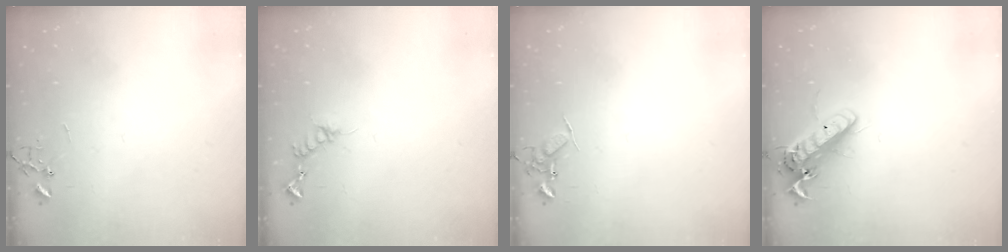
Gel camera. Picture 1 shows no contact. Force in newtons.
{"total": 8.7, "press": 8.6, "slide": 0.7}
{"total": 7.2, "press": 7.2, "slide": 0.9}
{"total": 15.7, "press": 15.3, "slide": 3.3}